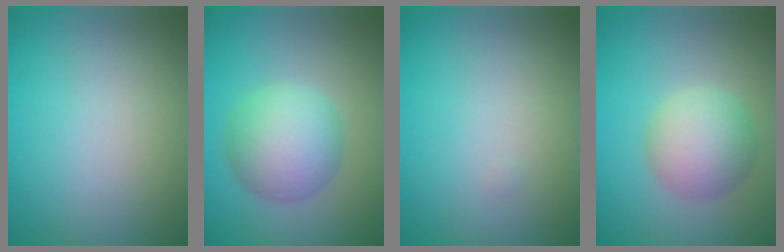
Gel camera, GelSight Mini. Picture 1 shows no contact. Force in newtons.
{"total": 5.6, "press": 5.6, "slide": 0.1}
{"total": 0.0}
{"total": 4.7, "press": 4.7, "slide": 0.1}